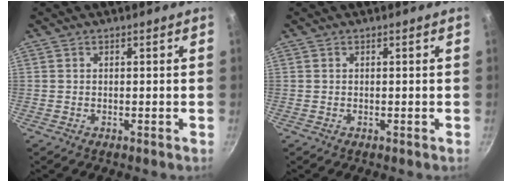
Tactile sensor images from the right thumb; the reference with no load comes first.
{"total": 0.0}